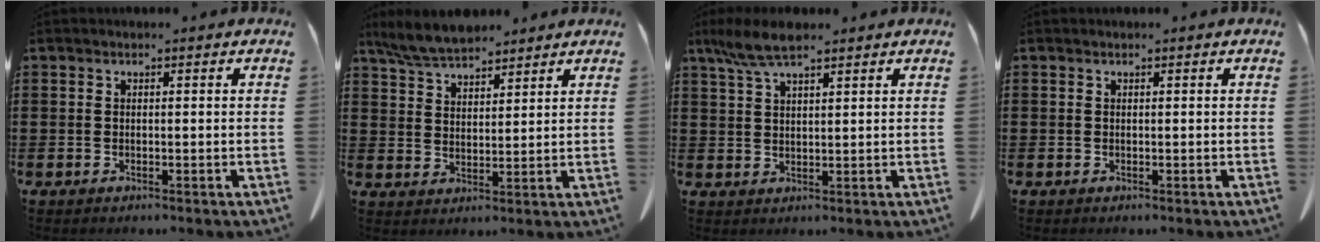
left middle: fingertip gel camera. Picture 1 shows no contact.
{"total": 6.1, "force": [5.5, 1.6, 2.2], "torque": [-0.062, -0.013, 0.104]}
{"total": 5.9, "force": [4.0, 1.3, 4.1], "torque": [-0.089, -0.002, 0.075]}
{"total": 0.0}